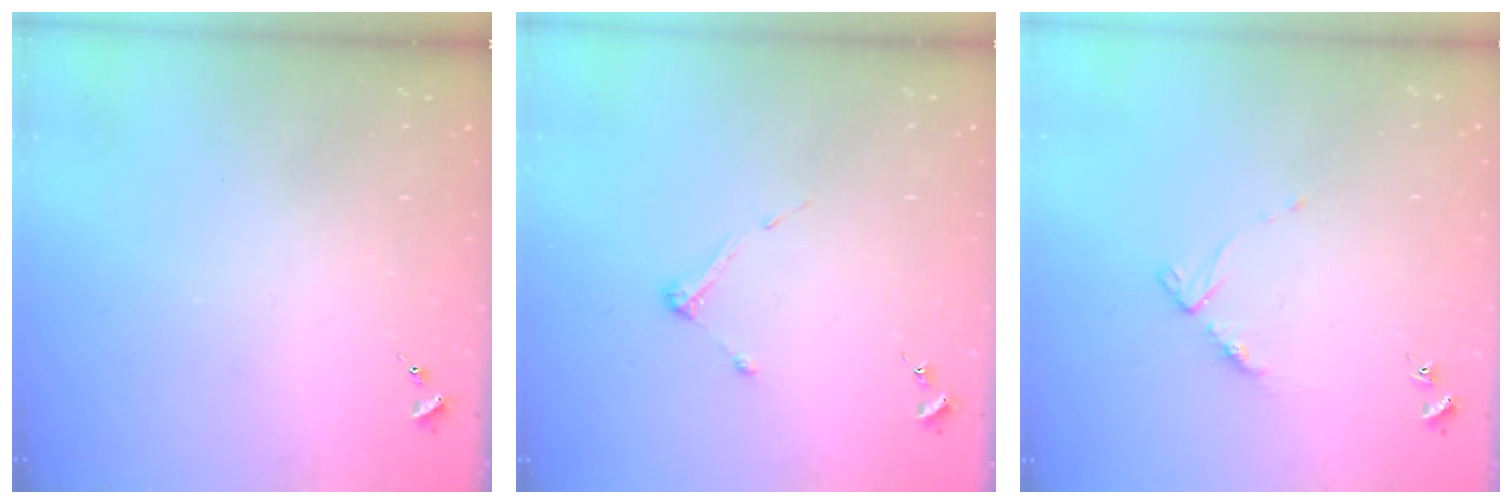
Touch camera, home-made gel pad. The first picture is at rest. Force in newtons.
{"total": 3.4, "press": 3.4, "slide": 0.4}
{"total": 5.2, "press": 5.1, "slide": 0.7}